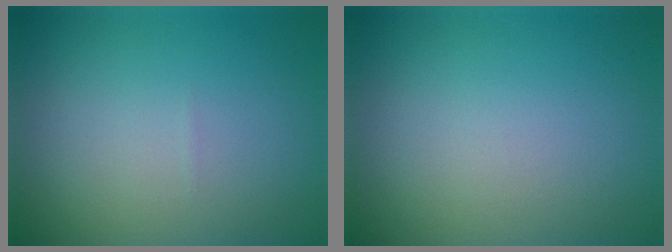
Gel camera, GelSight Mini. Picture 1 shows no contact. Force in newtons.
{"total": 0.0}